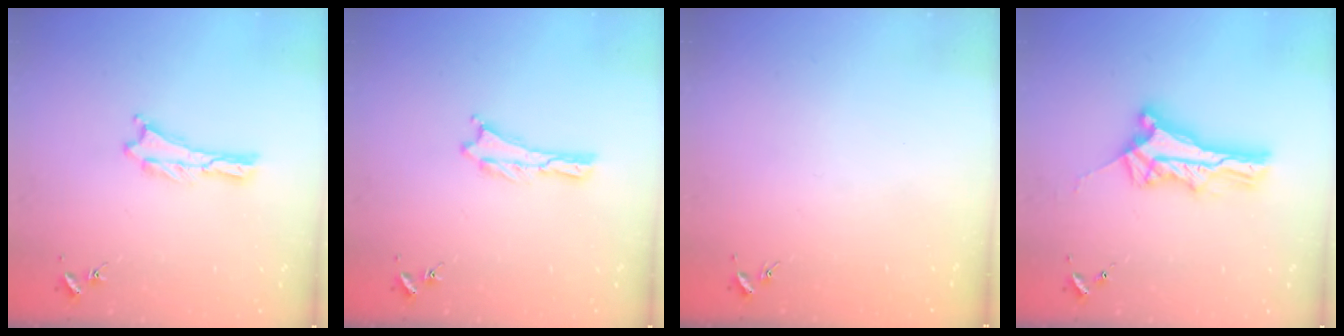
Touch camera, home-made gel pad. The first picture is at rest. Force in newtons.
{"total": 0.0}
{"total": 0.0}
{"total": 6.0, "press": 6.0, "slide": 0.4}